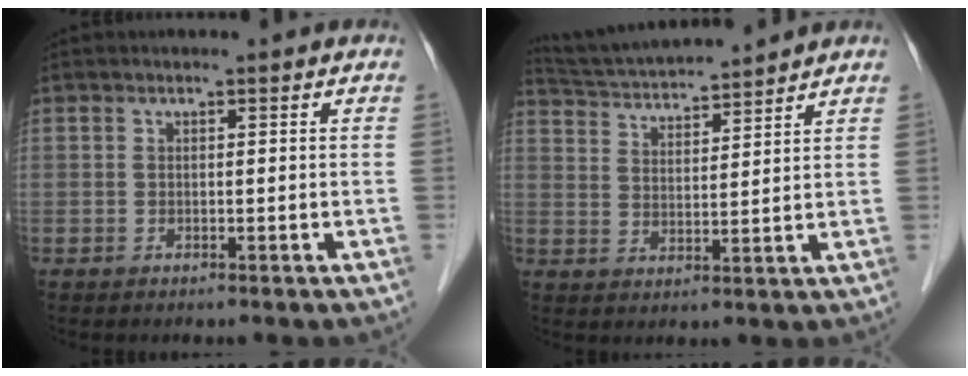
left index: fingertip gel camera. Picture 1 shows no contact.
{"total": 11.0, "force": [10.4, 0.0, 3.6], "torque": [-0.074, 0.018, 0.176]}